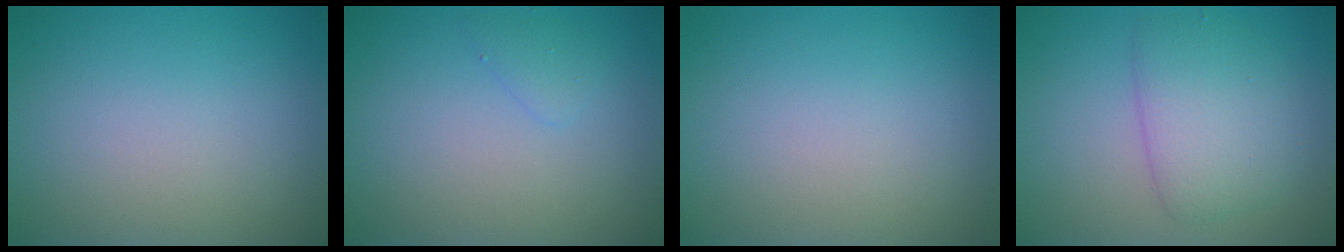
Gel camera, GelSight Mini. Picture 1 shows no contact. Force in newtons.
{"total": 1.0, "press": 1.0, "slide": 0.1}
{"total": 0.0}
{"total": 4.4, "press": 4.4, "slide": 0.1}